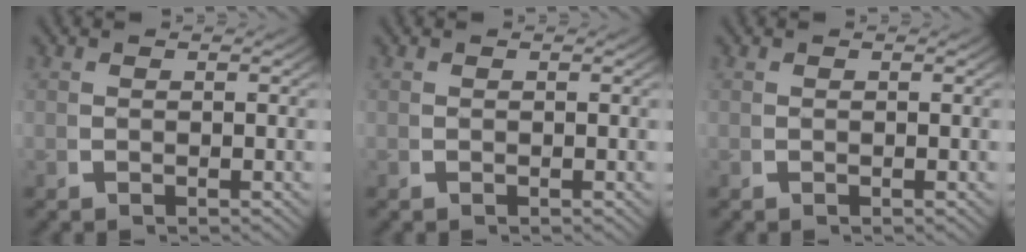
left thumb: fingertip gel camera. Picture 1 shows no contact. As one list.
[{"total": 0.0}, {"total": 0.0}]